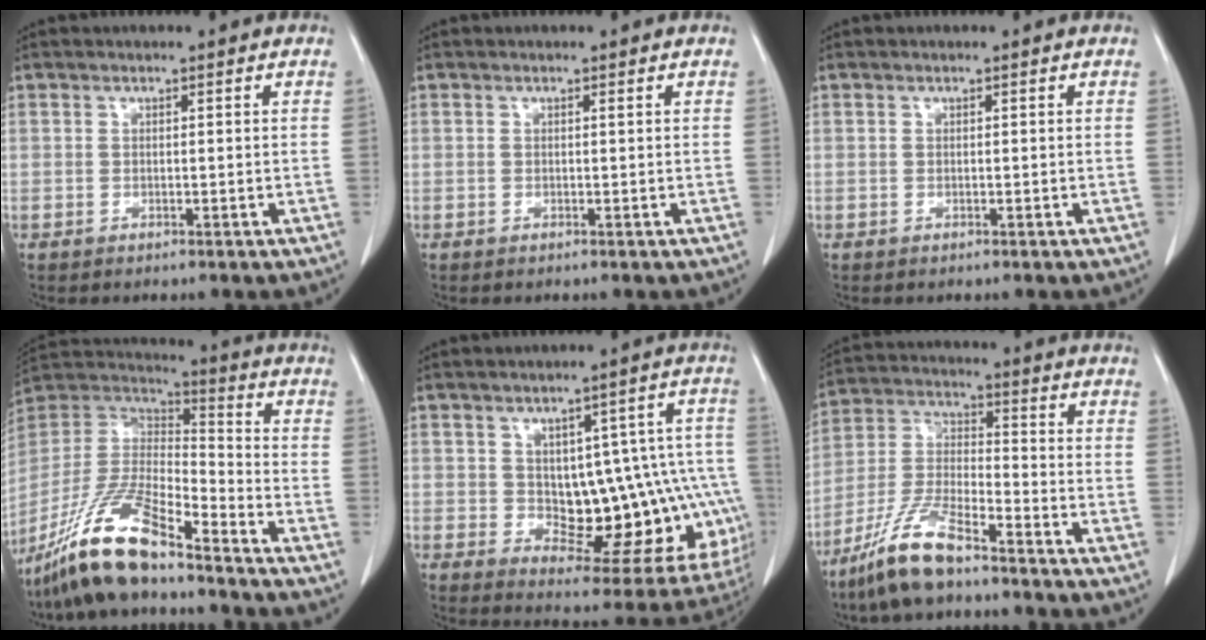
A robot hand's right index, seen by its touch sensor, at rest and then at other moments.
{"total": 0.0}
{"total": 0.0}
{"total": 16.1, "force": [-12.2, 2.5, 10.2], "torque": [-0.209, -0.011, -0.231]}
{"total": 17.3, "force": [-1.0, 8.4, 15.1], "torque": [-0.134, 0.034, 0.012]}
{"total": 10.8, "force": [-8.1, 1.8, 6.9], "torque": [-0.150, -0.017, -0.163]}